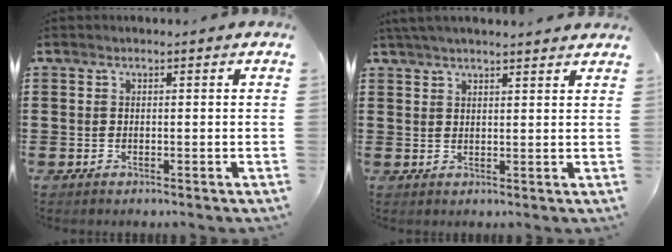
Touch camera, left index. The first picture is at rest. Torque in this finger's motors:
{"motor_torque": [1.40, -0.74, 0.88, 0.16]}